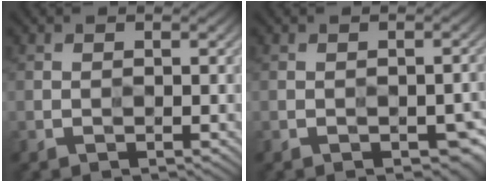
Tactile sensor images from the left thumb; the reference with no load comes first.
{"total": 4.9, "force": [-2.4, 2.8, 3.3], "torque": [-0.033, -0.021, -0.022]}